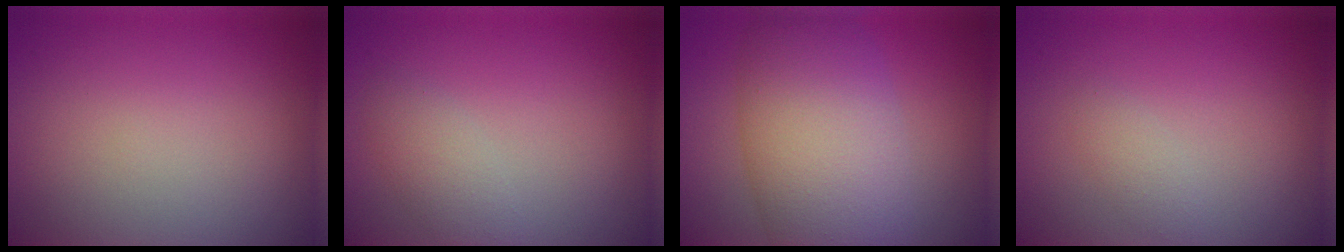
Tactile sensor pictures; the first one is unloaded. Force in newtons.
{"total": 2.0, "press": 2.0, "slide": 0.2}
{"total": 10.0, "press": 9.9, "slide": 0.7}
{"total": 1.1, "press": 1.1, "slide": 0.0}